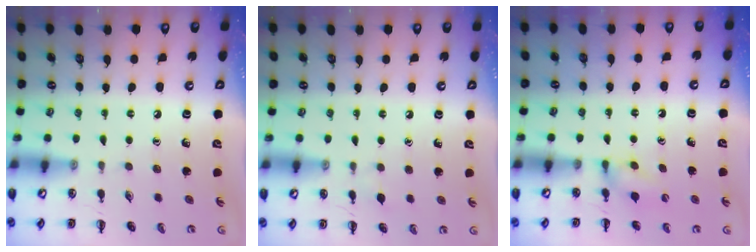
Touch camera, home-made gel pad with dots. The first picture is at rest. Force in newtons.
{"total": 2.8, "press": 2.6, "slide": 0.8}
{"total": 5.1, "press": 4.8, "slide": 1.7}